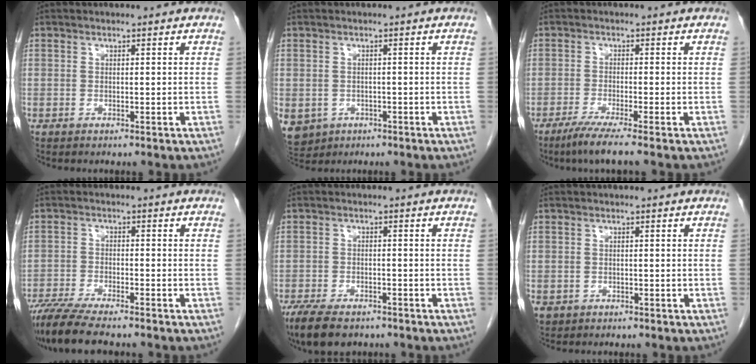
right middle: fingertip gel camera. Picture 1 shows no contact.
{"total": 6.6, "force": [-2.7, 5.6, 2.2], "torque": [-0.061, -0.005, -0.033]}
{"total": 5.1, "force": [-3.7, -0.8, 3.4], "torque": [-0.064, -0.017, -0.072]}
{"total": 8.3, "force": [-7.1, 0.5, 4.3], "torque": [-0.073, -0.020, -0.121]}
{"total": 8.6, "force": [-6.5, 3.4, 4.5], "torque": [-0.077, -0.011, -0.100]}
{"total": 1.4, "force": [-0.6, 1.2, 0.4], "torque": [-0.010, 0.001, -0.003]}